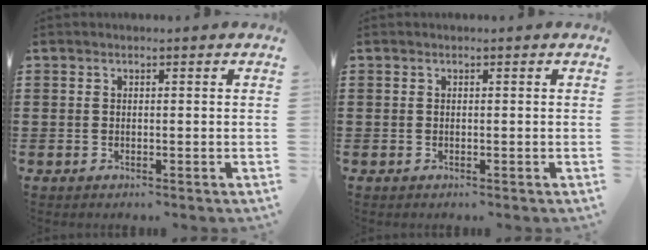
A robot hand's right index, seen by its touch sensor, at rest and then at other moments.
{"total": 0.0}